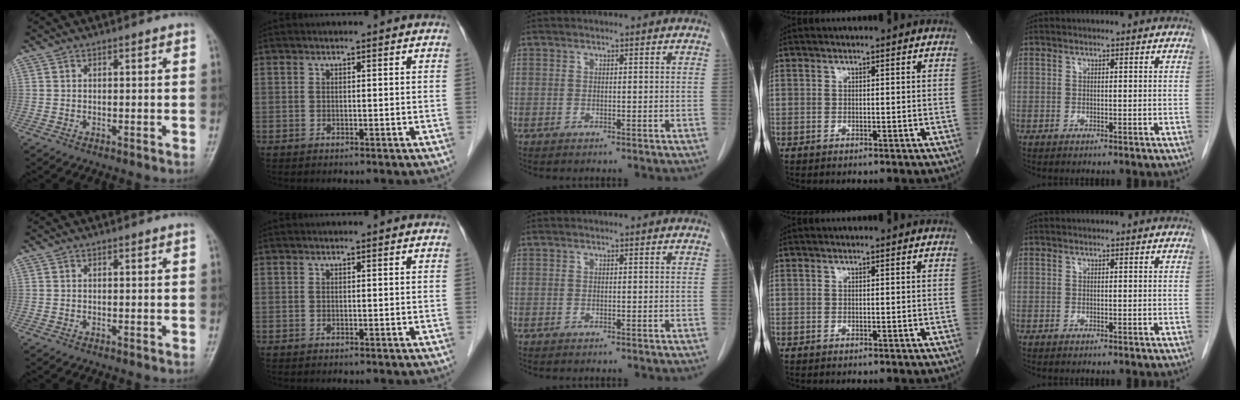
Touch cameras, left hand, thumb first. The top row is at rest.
{}